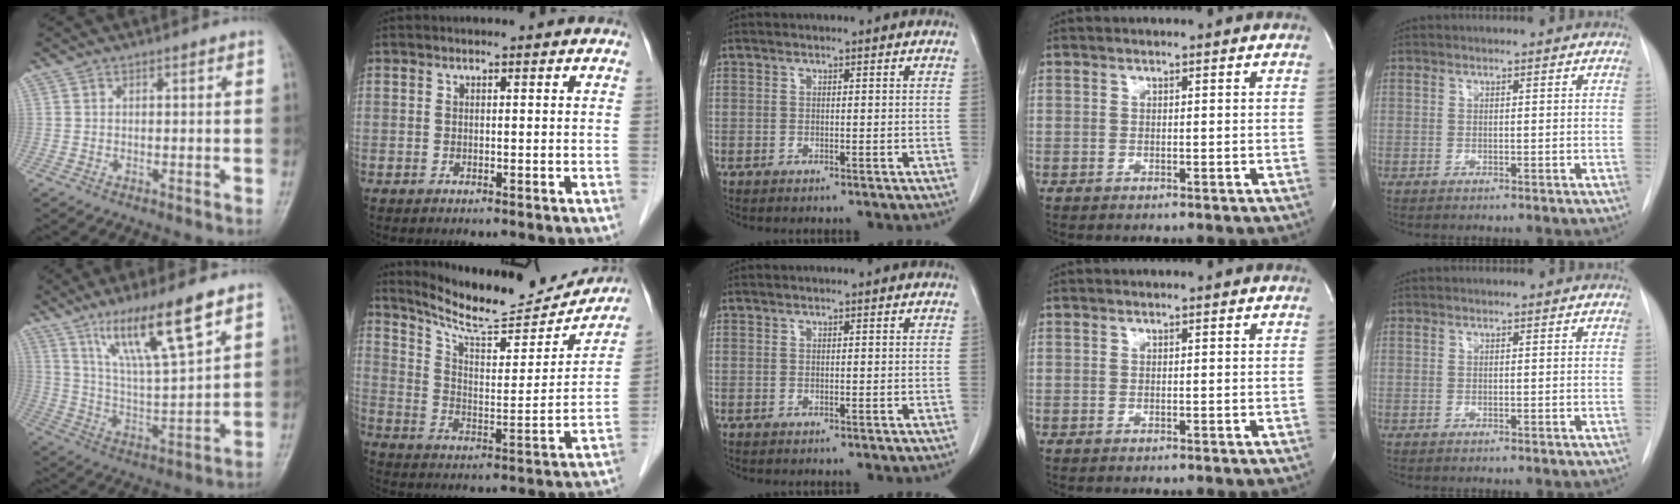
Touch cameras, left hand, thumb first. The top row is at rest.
{"thumb": {"total": 15.5, "force": [9.3, 2.4, 12.2], "torque": [-0.213, -0.042, 0.180]}, "index": {"total": 17.7, "force": [16.9, 2.0, 4.9], "torque": [-0.084, -0.037, 0.249]}}